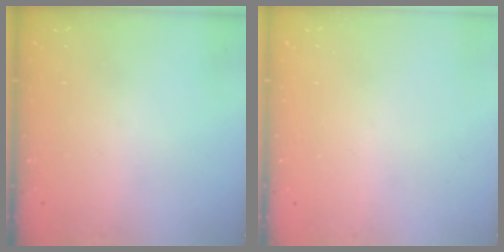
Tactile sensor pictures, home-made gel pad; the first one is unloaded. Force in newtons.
{"total": 0.0}